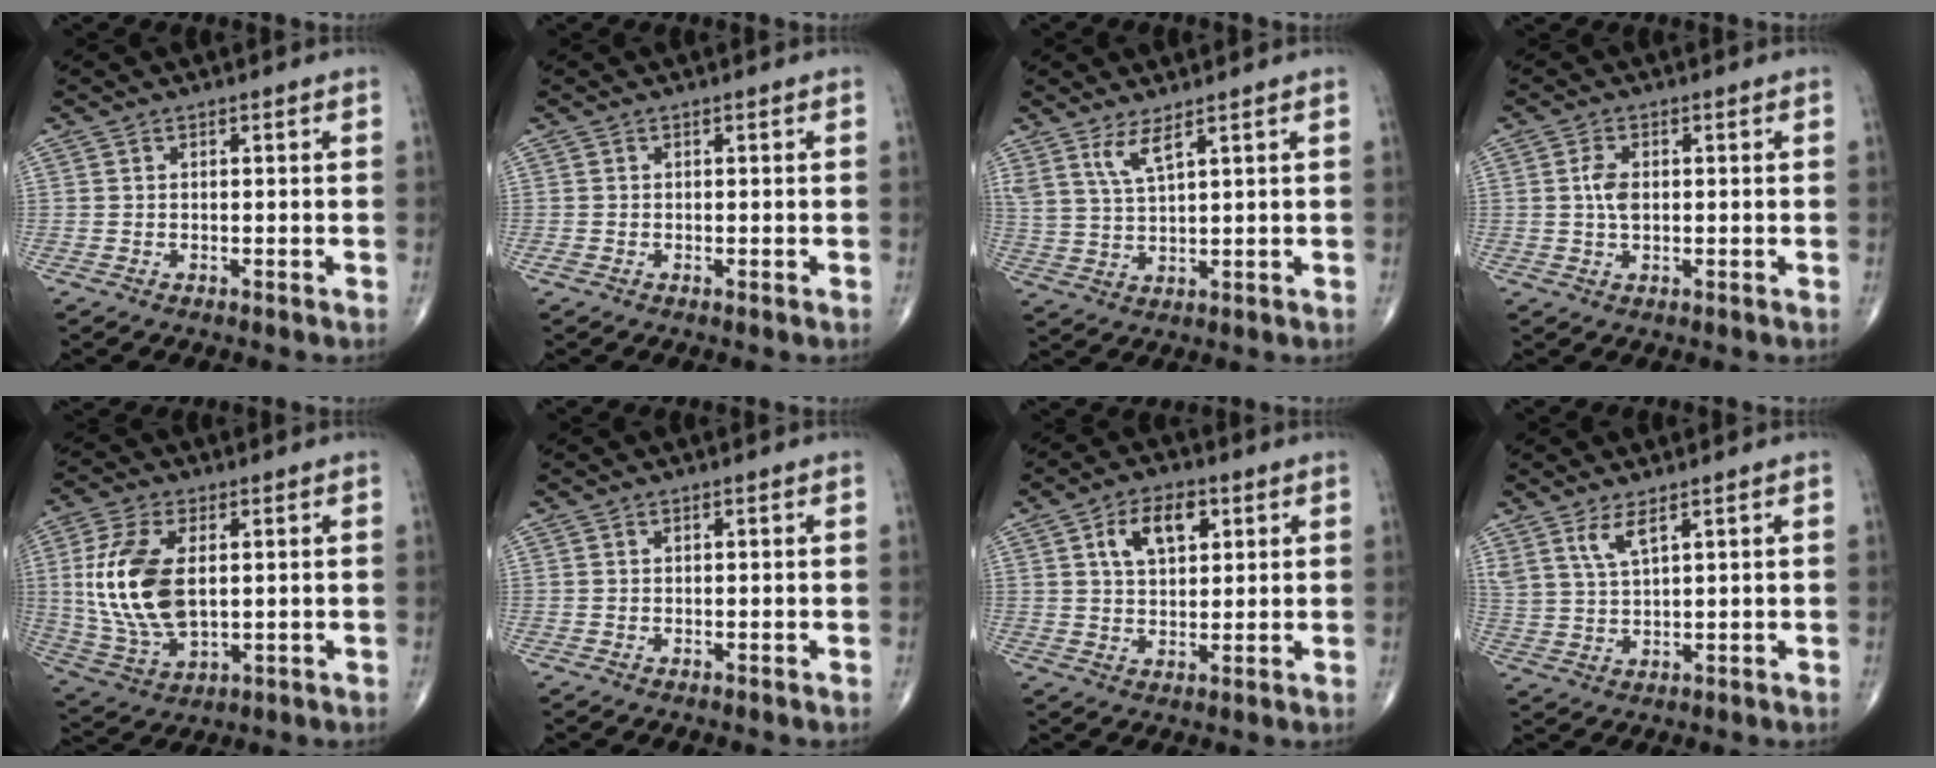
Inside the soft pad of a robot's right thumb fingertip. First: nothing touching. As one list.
[{"total": 0.8, "force": [-0.2, 0.5, 0.6], "torque": [-0.014, -0.002, -0.005]}, {"total": 4.9, "force": [3.2, 0.9, 3.6], "torque": [-0.079, -0.024, 0.071]}, {"total": 3.5, "force": [0.3, 2.0, 2.9], "torque": [-0.057, 0.001, 0.005]}, {"total": 15.8, "force": [1.9, 8.6, 13.1], "torque": [-0.273, -0.011, 0.046]}, {"total": 0.0}, {"total": 8.7, "force": [3.3, 5.0, 6.3], "torque": [-0.088, -0.004, 0.054]}, {"total": 4.7, "force": [3.0, 1.3, 3.4], "torque": [-0.074, -0.017, 0.067]}]